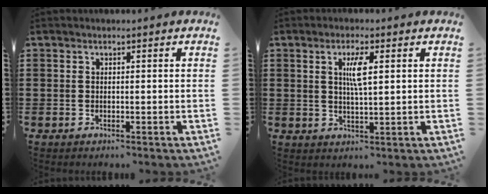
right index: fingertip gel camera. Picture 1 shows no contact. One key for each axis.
{"total": 4.0, "fx": 1.1, "fy": 0.8, "fz": 3.7, "tx": -0.077, "ty": 0.008, "tz": 0.016}